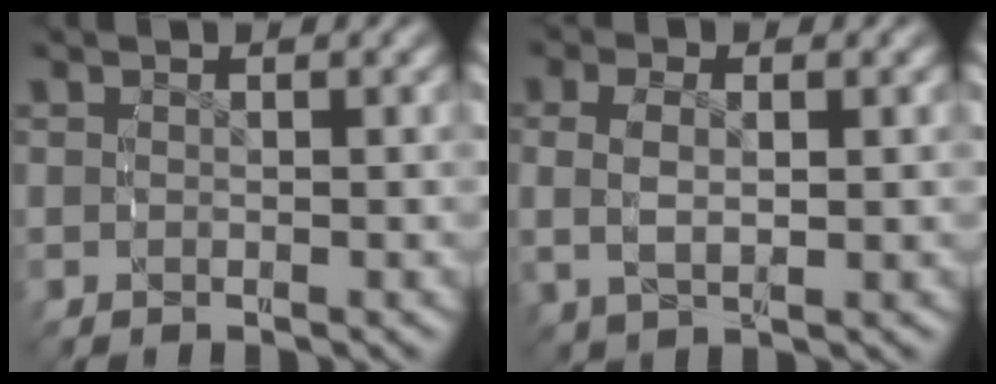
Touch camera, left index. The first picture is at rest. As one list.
[{"total": 3.8, "force": [0.4, 2.2, 3.0], "torque": [-0.071, 0.003, 0.009]}]